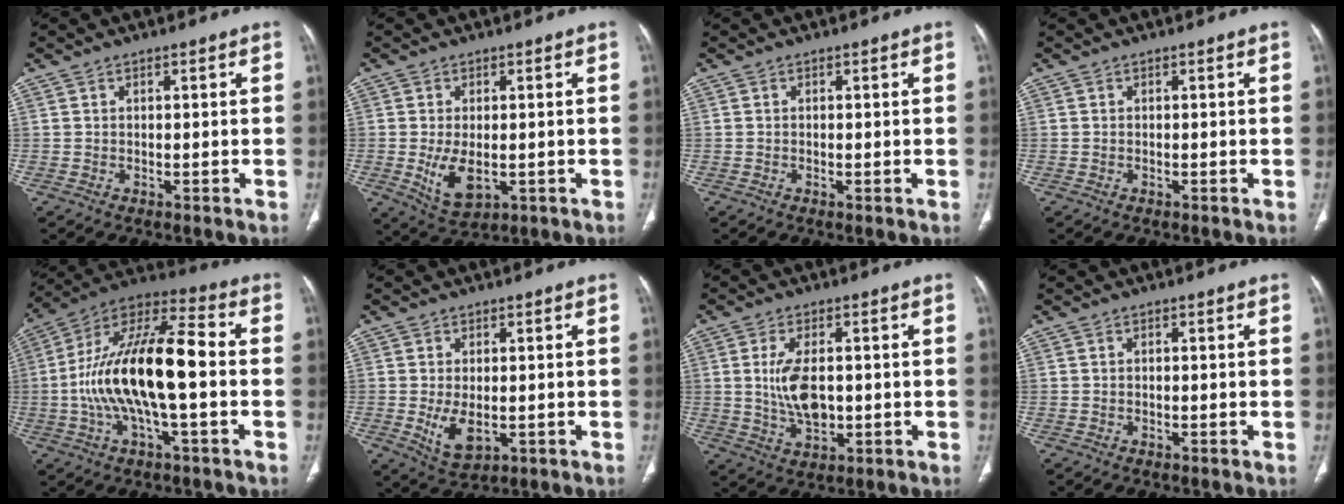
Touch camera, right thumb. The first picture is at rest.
{"total": 6.6, "force": [-1.0, 3.6, 5.4], "torque": [-0.098, -0.014, -0.006]}
{"total": 0.0}
{"total": 0.0}
{"total": 20.1, "force": [-2.0, 6.9, 18.8], "torque": [-0.360, 0.041, -0.041]}
{"total": 5.6, "force": [-0.9, 3.1, 4.6], "torque": [-0.082, -0.014, -0.003]}
{"total": 8.0, "force": [0.4, 4.3, 6.7], "torque": [-0.130, -0.005, 0.015]}
{"total": 0.0}